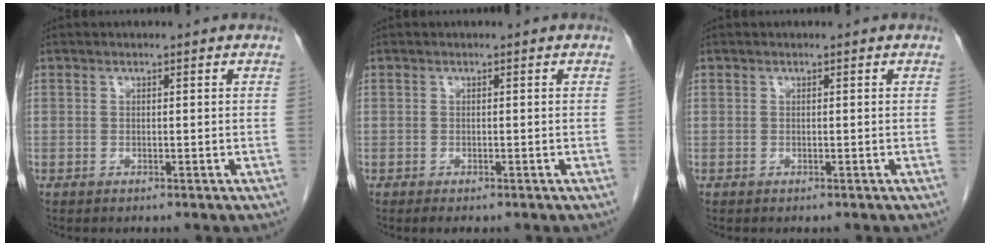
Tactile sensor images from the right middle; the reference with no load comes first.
{"total": 2.5, "force": [-1.8, 0.9, 1.4], "torque": [-0.024, -0.006, -0.023]}
{"total": 0.0}